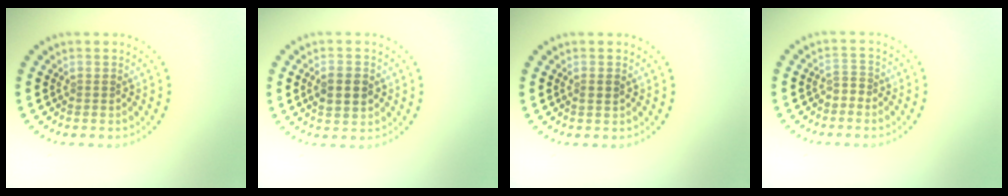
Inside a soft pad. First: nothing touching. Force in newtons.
{"total": 2.7, "press": 2.7, "slide": 0.2}
{"total": 0.8, "press": 0.7, "slide": 0.4}
{"total": 1.1, "press": 0.8, "slide": 0.8}